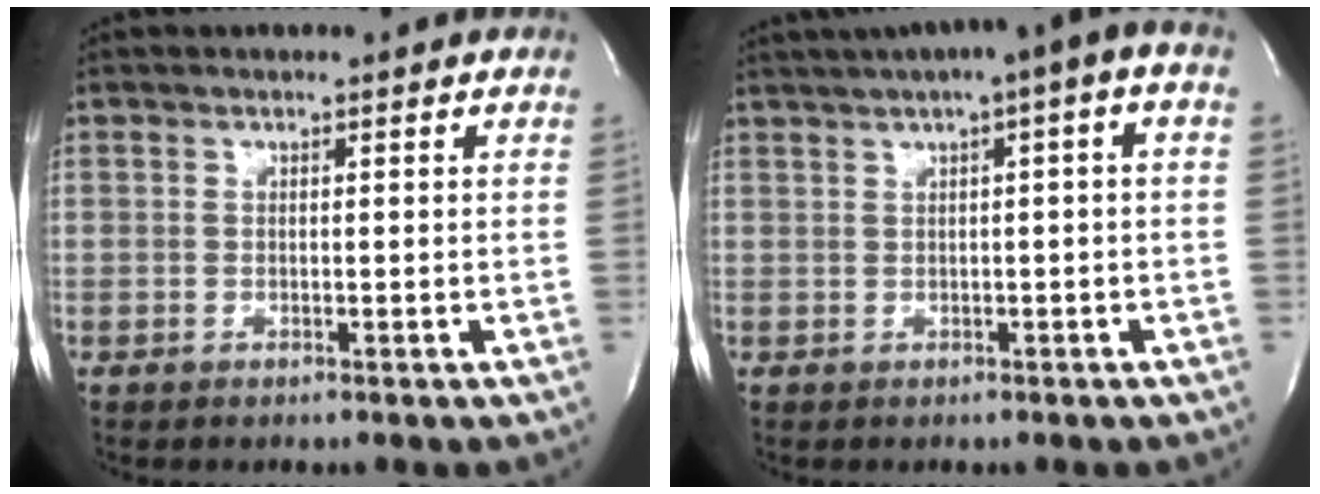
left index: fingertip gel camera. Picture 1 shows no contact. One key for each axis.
{"total": 8.2, "fx": 3.4, "fy": 1.0, "fz": 7.4, "tx": -0.114, "ty": 0.037, "tz": 0.045}